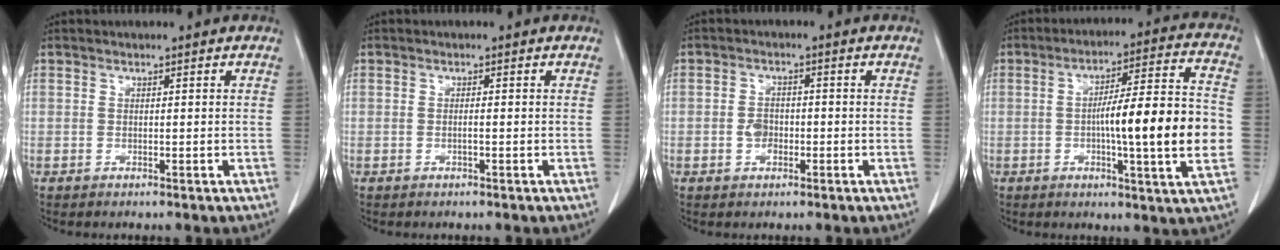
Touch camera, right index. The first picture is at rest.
{"total": 0.7, "force": [-0.1, 0.0, 0.7], "torque": [-0.009, 0.003, -0.001]}
{"total": 2.6, "force": [-0.7, 1.8, 1.7], "torque": [-0.026, 0.007, -0.012]}
{"total": 15.9, "force": [-2.2, 0.6, 15.7], "torque": [-0.239, 0.009, -0.037]}